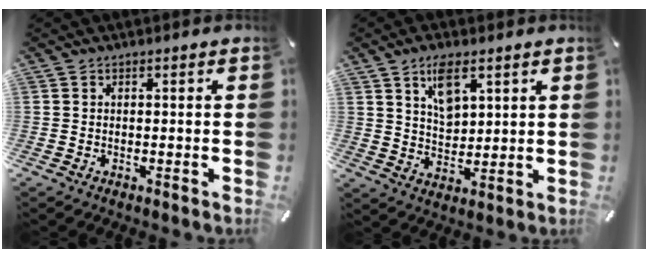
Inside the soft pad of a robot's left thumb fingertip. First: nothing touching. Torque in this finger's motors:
{"motor_torque": [0.27, -0.05, 0.26, 0.08, 0.06]}